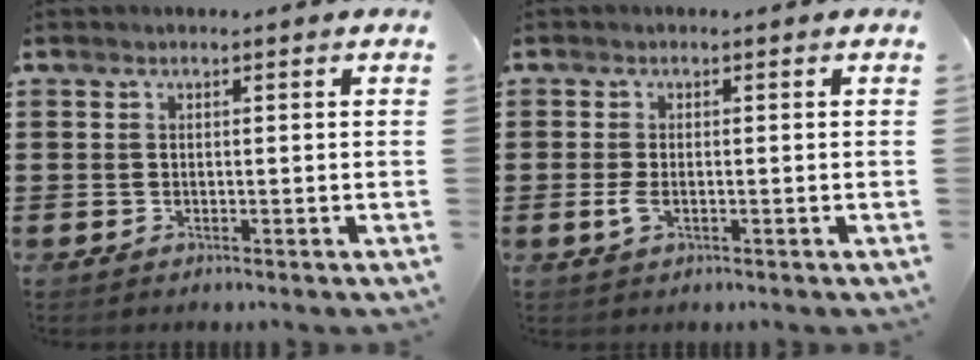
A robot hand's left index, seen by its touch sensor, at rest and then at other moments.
{"total": 1.9, "force": [-0.4, 0.7, 1.8], "torque": [-0.048, -0.009, -0.011]}